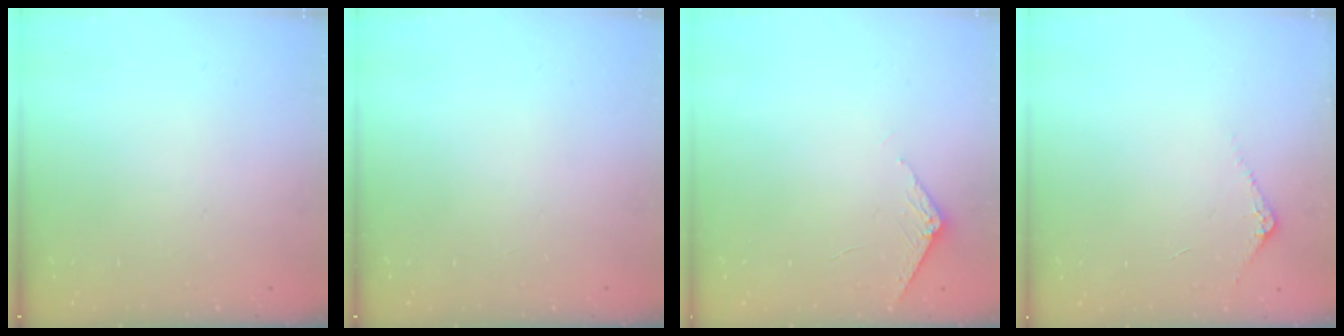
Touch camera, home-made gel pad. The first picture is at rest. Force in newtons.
{"total": 0.0}
{"total": 2.9, "press": 2.9, "slide": 0.3}
{"total": 6.0, "press": 5.9, "slide": 0.7}